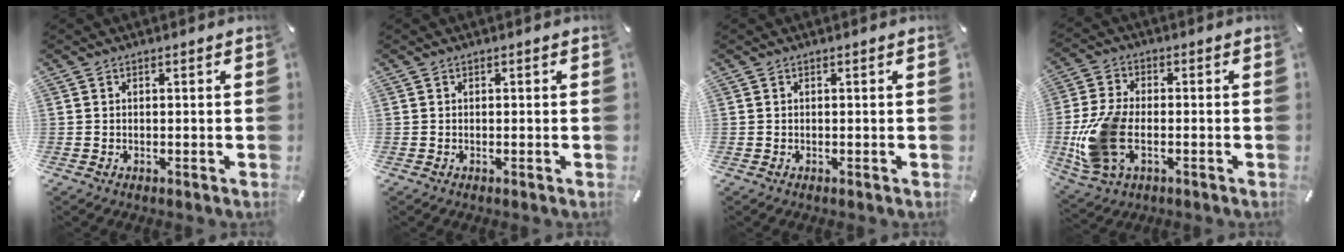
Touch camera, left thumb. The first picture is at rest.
{"total": 0.0}
{"total": 0.0}
{"total": 13.5, "force": [-3.2, 8.3, 10.1], "torque": [-0.229, -0.002, -0.055]}